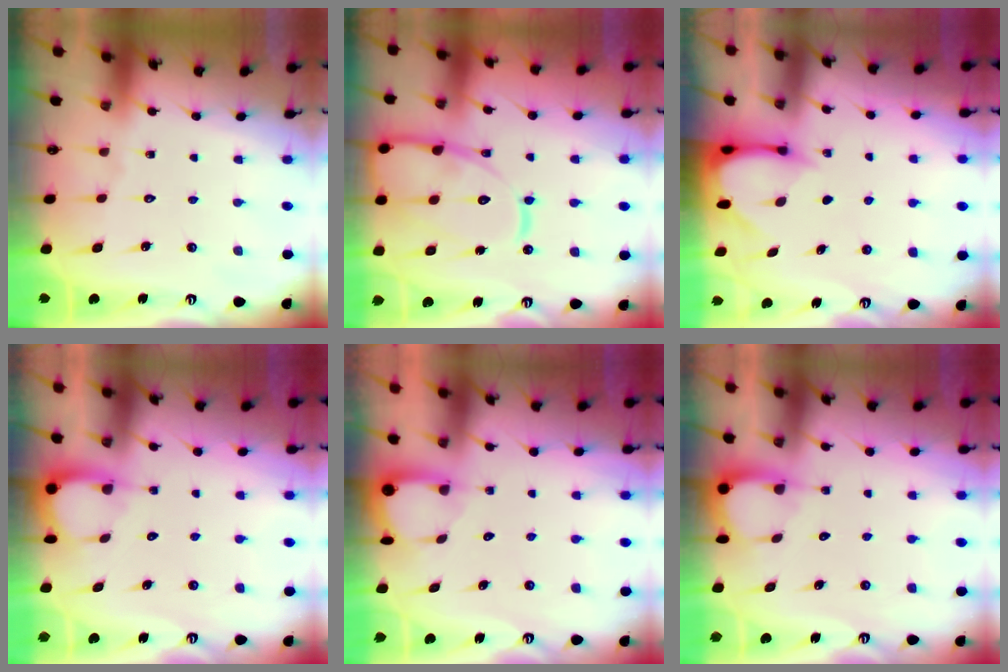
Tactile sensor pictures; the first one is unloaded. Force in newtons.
{"total": 16.4, "press": 16.3, "slide": 1.8}
{"total": 3.3, "press": 3.3, "slide": 0.3}
{"total": 3.0, "press": 3.0, "slide": 0.4}
{"total": 2.8, "press": 2.8, "slide": 0.3}
{"total": 3.0, "press": 3.0, "slide": 0.4}